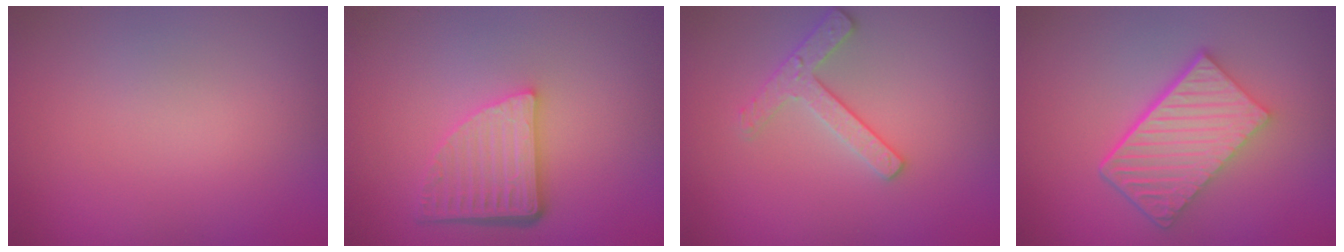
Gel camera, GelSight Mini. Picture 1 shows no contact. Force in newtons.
{"total": 5.0, "press": 3.5, "slide": 3.6}
{"total": 2.5, "press": 2.4, "slide": 0.5}
{"total": 6.2, "press": 4.5, "slide": 4.2}